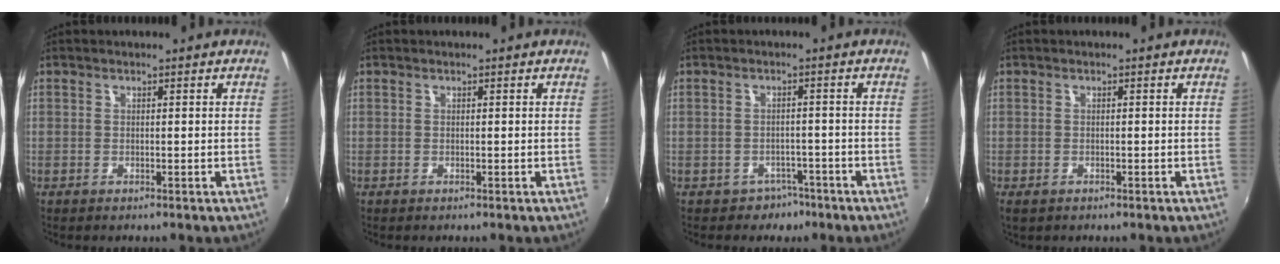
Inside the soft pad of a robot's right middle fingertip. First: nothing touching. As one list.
[{"total": 0.0}, {"total": 3.1, "force": [-2.0, 2.4, 0.3], "torque": [-0.014, 0.001, -0.025]}, {"total": 1.2, "force": [-0.8, 0.5, 0.7], "torque": [-0.015, -0.007, -0.012]}]